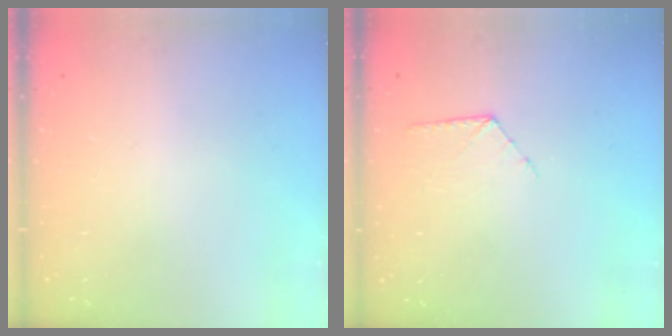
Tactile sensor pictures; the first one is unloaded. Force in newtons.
{"total": 7.2, "press": 7.2, "slide": 0.6}